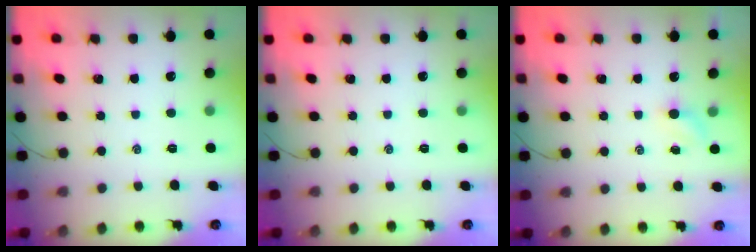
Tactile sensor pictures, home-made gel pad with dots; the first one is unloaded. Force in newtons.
{"total": 0.0}
{"total": 2.6, "press": 2.4, "slide": 0.8}